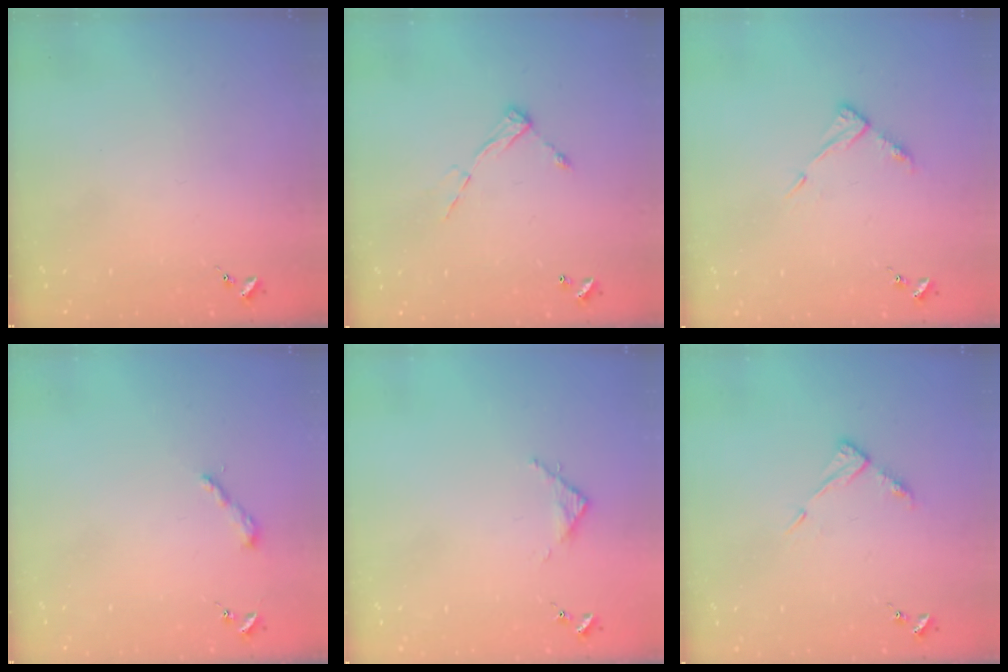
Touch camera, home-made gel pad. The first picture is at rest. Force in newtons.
{"total": 8.2, "press": 8.2, "slide": 0.5}
{"total": 7.4, "press": 7.4, "slide": 0.6}
{"total": 3.8, "press": 3.8, "slide": 0.3}
{"total": 2.8, "press": 2.8, "slide": 0.4}
{"total": 7.4, "press": 7.4, "slide": 0.6}